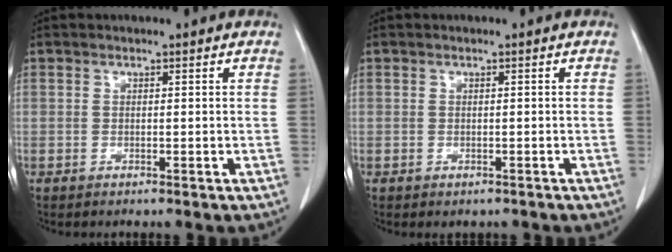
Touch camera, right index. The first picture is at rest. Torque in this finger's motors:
{"motor_torque": [-0.17, -0.36, -0.06, -0.04]}